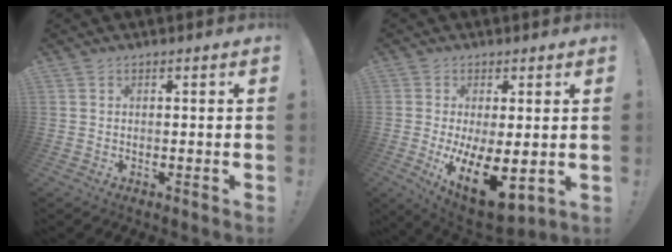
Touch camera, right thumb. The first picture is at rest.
{"total": 12.9, "force": [-1.3, 5.3, 11.7], "torque": [-0.162, -0.018, -0.007]}